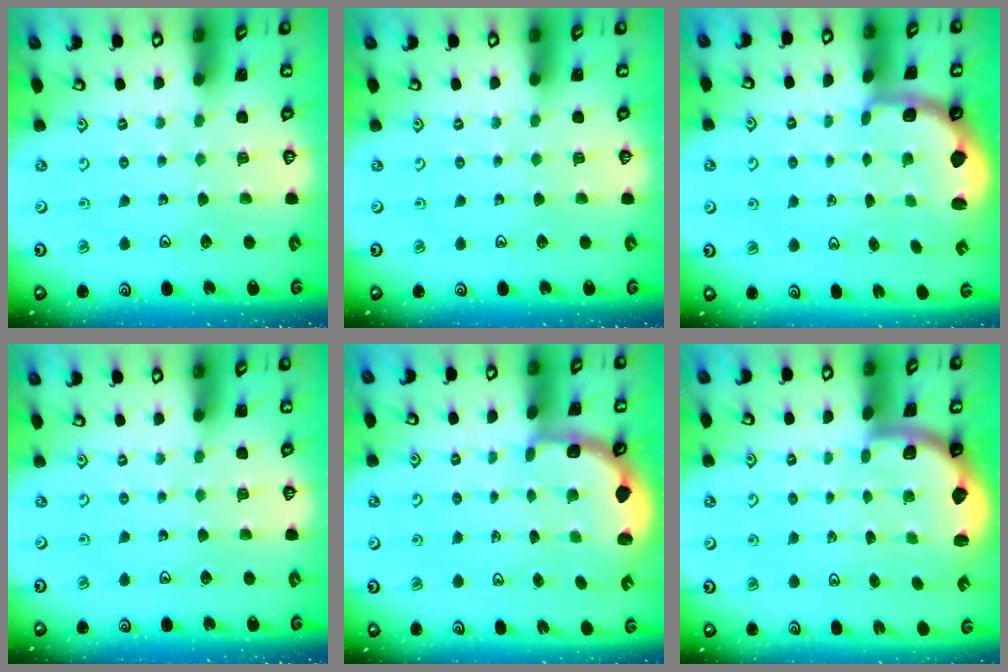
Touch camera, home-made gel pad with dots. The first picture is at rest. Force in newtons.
{"total": 0.0}
{"total": 2.4, "press": 1.2, "slide": 2.1}
{"total": 0.0}
{"total": 2.5, "press": 2.3, "slide": 1.1}
{"total": 1.9, "press": 1.8, "slide": 0.5}